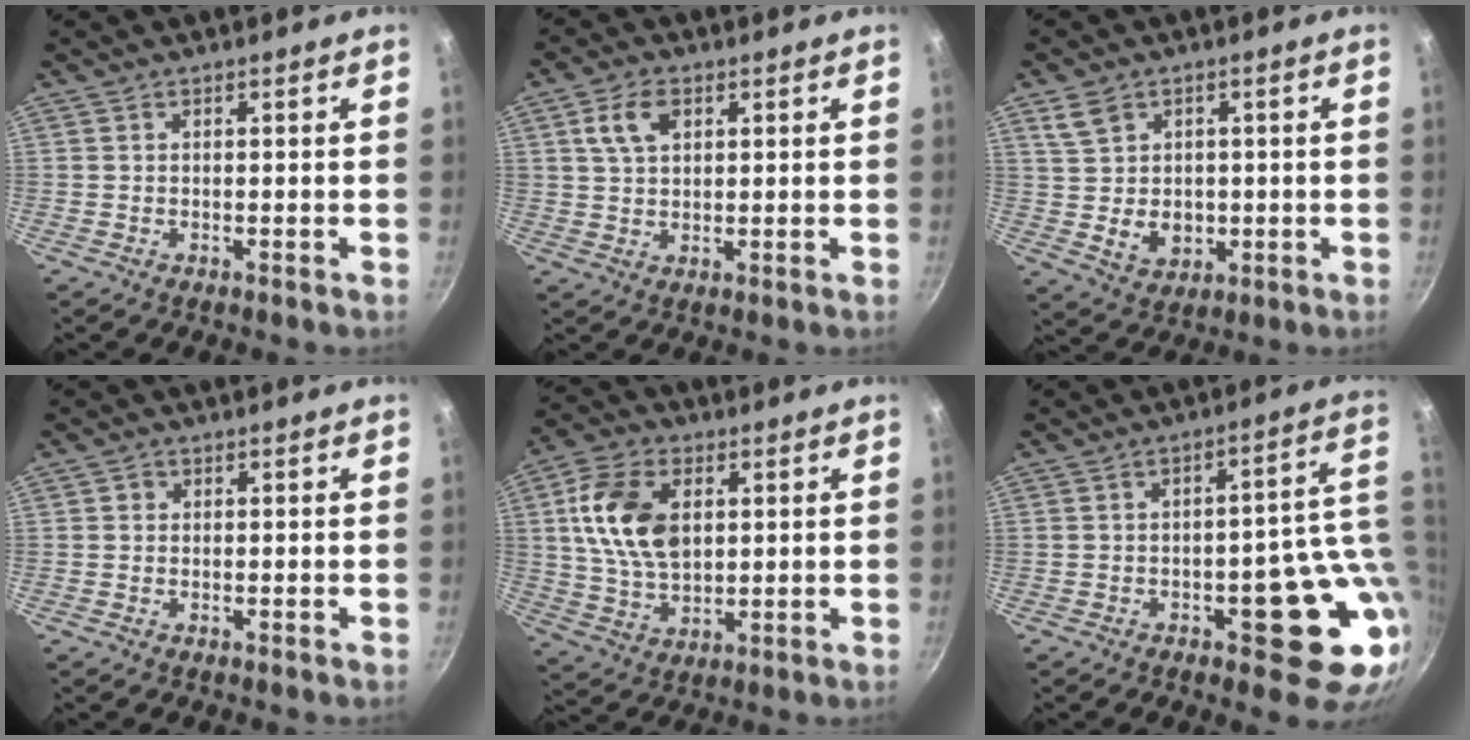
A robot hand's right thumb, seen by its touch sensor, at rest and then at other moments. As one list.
[{"total": 6.2, "force": [2.3, 3.9, 4.1], "torque": [-0.064, 0.001, 0.042]}, {"total": 7.8, "force": [1.3, 6.5, 4.1], "torque": [-0.048, -0.004, 0.036]}, {"total": 1.1, "force": [0.2, 1.0, 0.3], "torque": [-0.001, 0.002, -0.001]}, {"total": 14.2, "force": [2.9, 9.2, 10.4], "torque": [-0.180, -0.004, 0.056]}, {"total": 15.1, "force": [-1.3, 6.6, 13.5], "torque": [-0.116, 0.008, -0.010]}]